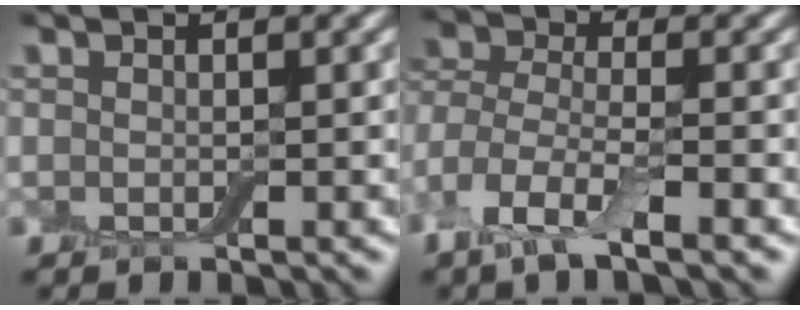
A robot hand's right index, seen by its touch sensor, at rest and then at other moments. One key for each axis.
{"total": 6.8, "fx": -3.2, "fy": 3.3, "fz": 5.1, "tx": -0.111, "ty": -0.005, "tz": -0.071}